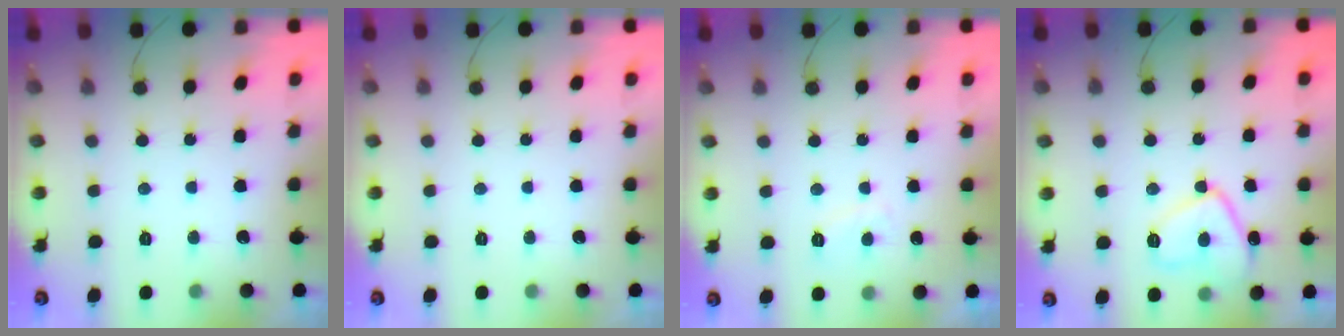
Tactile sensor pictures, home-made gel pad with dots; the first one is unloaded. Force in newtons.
{"total": 0.0}
{"total": 2.7, "press": 2.5, "slide": 0.8}
{"total": 11.4, "press": 11.3, "slide": 1.3}